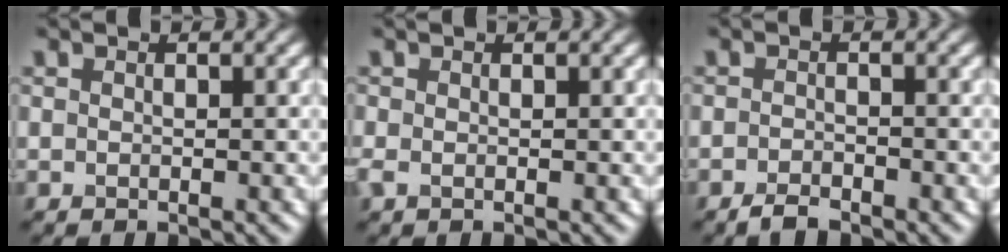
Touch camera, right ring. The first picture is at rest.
{"total": 0.7, "force": [-0.2, 0.4, 0.6], "torque": [-0.018, -0.004, -0.005]}
{"total": 1.7, "force": [-1.4, 0.5, 0.8], "torque": [-0.016, 0.001, -0.028]}